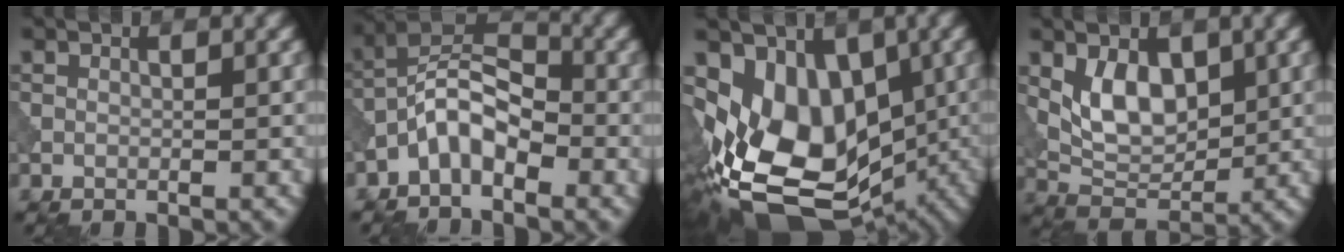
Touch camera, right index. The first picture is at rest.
{"total": 4.7, "force": [-2.6, 2.2, 3.3], "torque": [-0.061, 0.018, -0.057]}
{"total": 15.0, "force": [-2.8, 10.3, 10.6], "torque": [-0.151, -0.011, -0.027]}
{"total": 5.2, "force": [1.4, 3.1, 3.9], "torque": [-0.069, -0.006, 0.028]}